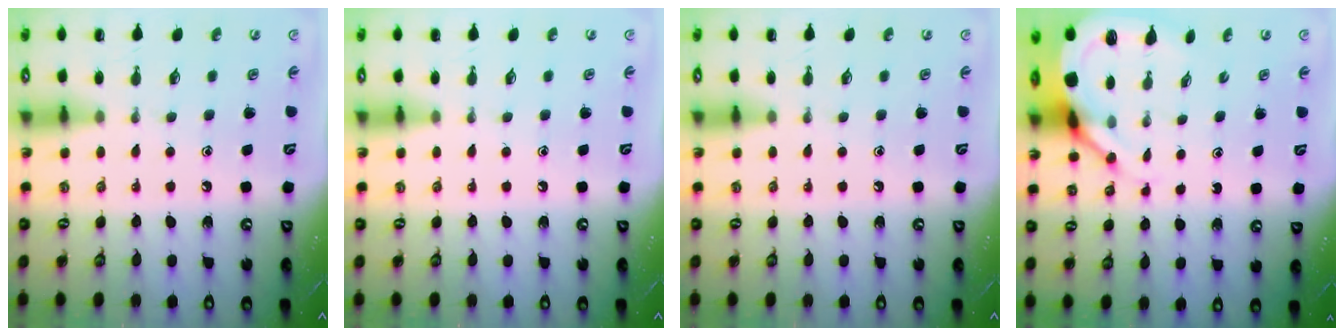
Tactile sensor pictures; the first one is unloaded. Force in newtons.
{"total": 0.0}
{"total": 0.0}
{"total": 8.1, "press": 8.0, "slide": 0.9}